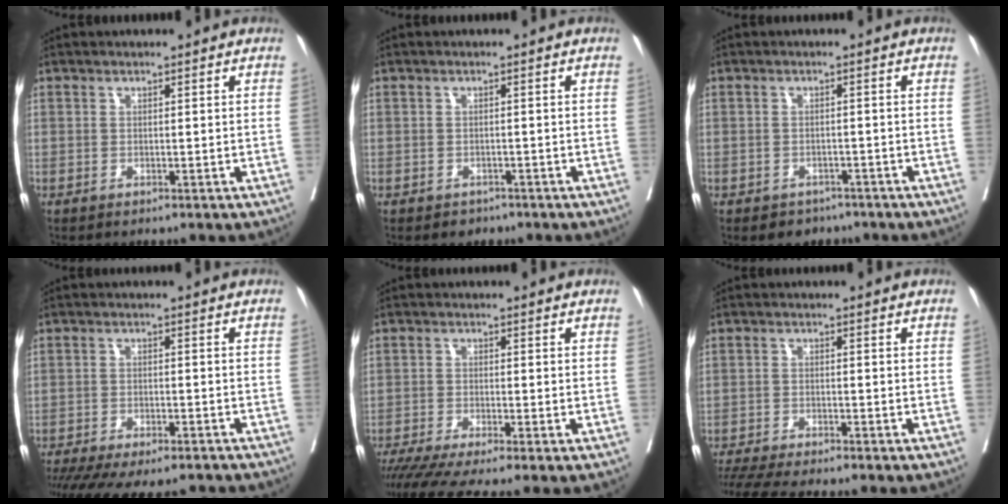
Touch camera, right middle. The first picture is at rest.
{"total": 2.0, "force": [-1.5, 1.3, 0.2], "torque": [-0.005, 0.003, -0.021]}
{"total": 3.3, "force": [-2.5, 2.1, 0.3], "torque": [-0.004, 0.007, -0.034]}
{"total": 15.7, "force": [-13.5, 3.7, 7.1], "torque": [-0.150, -0.024, -0.185]}
{"total": 9.1, "force": [-7.1, 0.1, 5.7], "torque": [-0.083, -0.017, -0.116]}
{"total": 8.6, "force": [-7.6, -0.2, 4.1], "torque": [-0.058, -0.017, -0.125]}